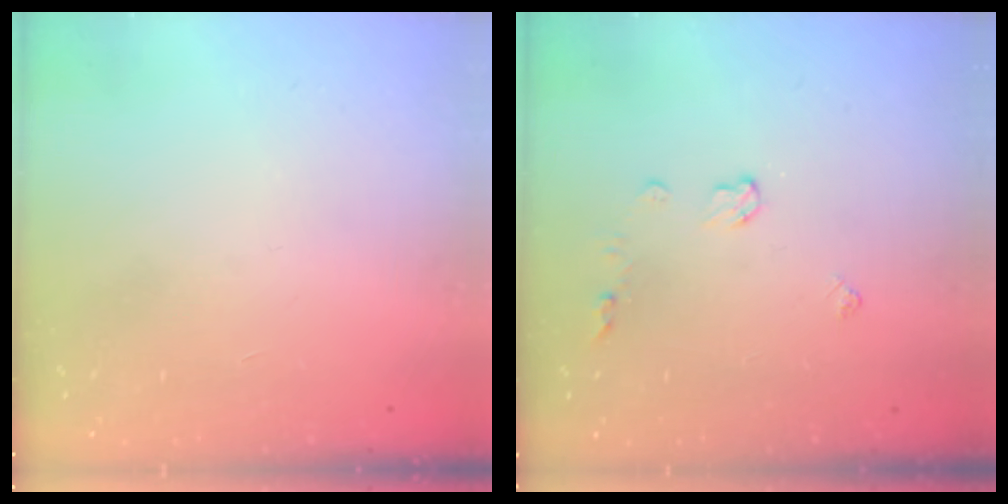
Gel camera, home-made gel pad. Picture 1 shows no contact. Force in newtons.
{"total": 4.9, "press": 4.8, "slide": 0.7}